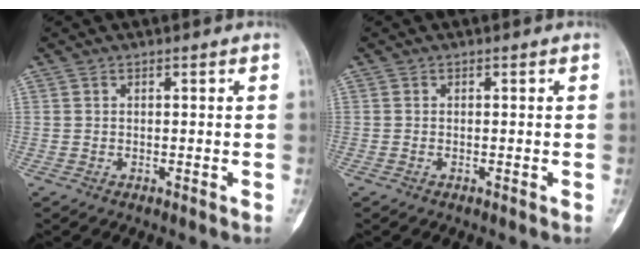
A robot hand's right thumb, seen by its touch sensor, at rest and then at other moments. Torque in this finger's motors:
{"motor_torque": [-0.09, -0.17, 0.10, 0.05, -0.02]}